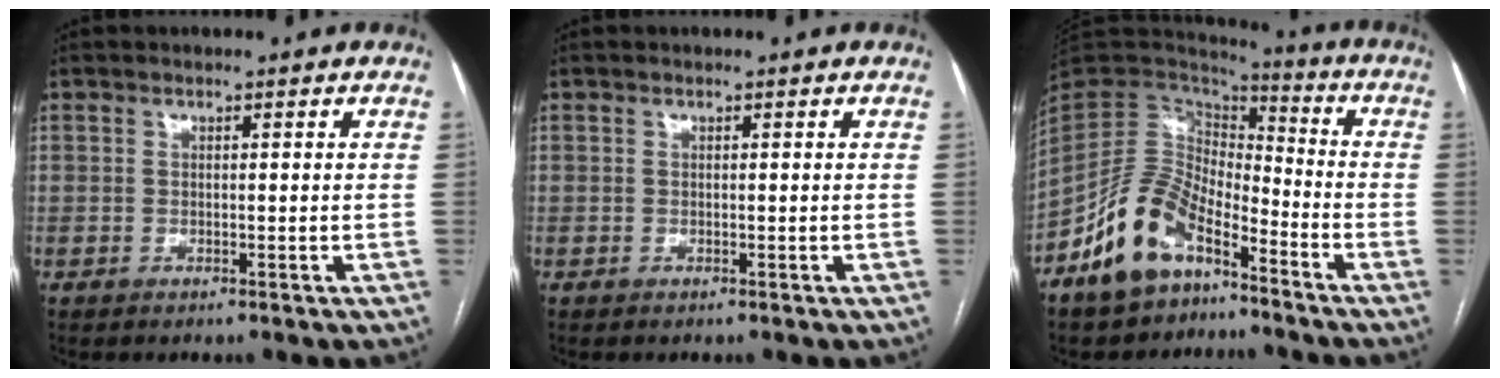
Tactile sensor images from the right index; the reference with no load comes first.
{"total": 0.0}
{"total": 12.7, "force": [-8.3, 6.4, 7.3], "torque": [-0.147, 0.023, -0.160]}